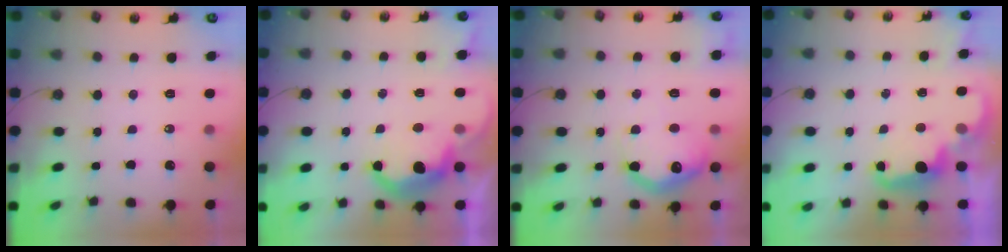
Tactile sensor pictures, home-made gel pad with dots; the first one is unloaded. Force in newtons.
{"total": 9.3, "press": 9.3, "slide": 0.7}
{"total": 17.7, "press": 17.6, "slide": 1.4}
{"total": 2.7, "press": 2.6, "slide": 0.7}